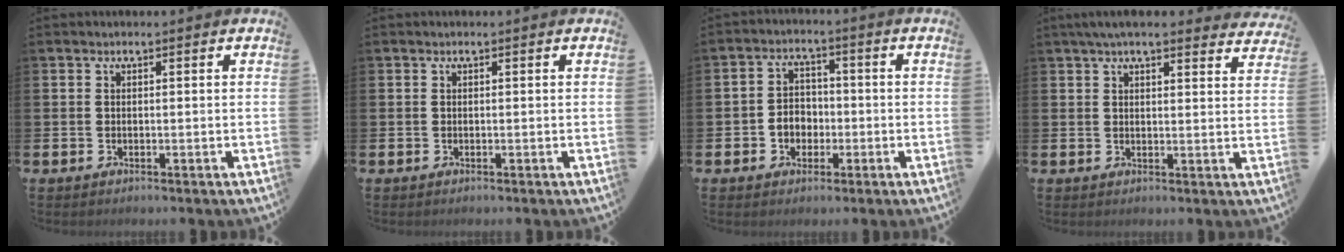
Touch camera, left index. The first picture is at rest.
{"total": 0.0}
{"total": 3.5, "force": [-1.1, 3.1, 1.3], "torque": [-0.024, 0.005, -0.028]}
{"total": 4.8, "force": [4.3, 0.7, 1.9], "torque": [-0.046, -0.009, 0.079]}